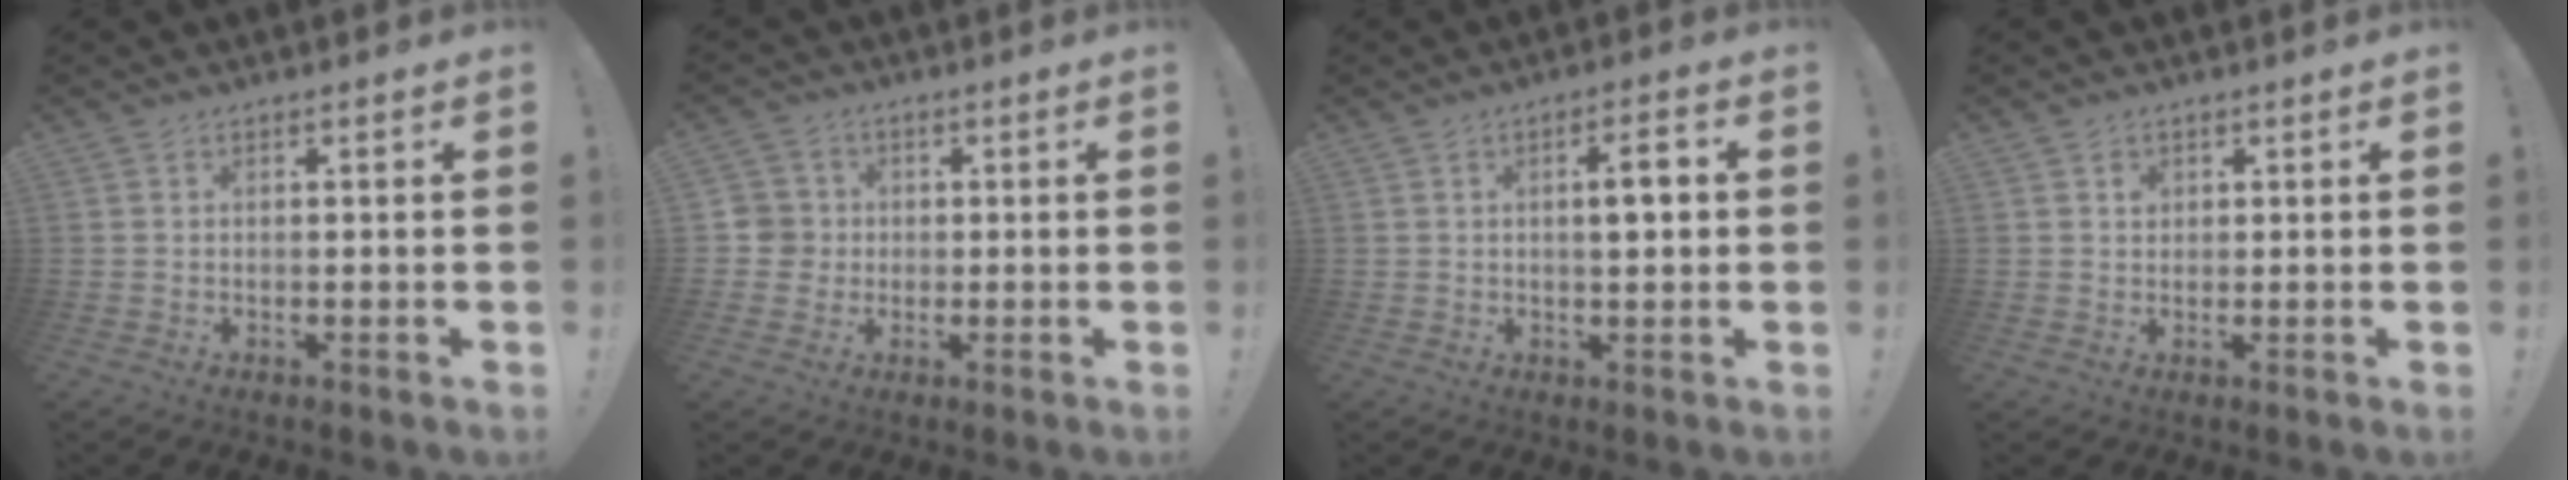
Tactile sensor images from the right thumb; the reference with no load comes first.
{"total": 5.5, "force": [0.1, 5.5, 1.0], "torque": [-0.021, 0.003, 0.002]}
{"total": 5.3, "force": [0.6, 1.2, 5.1], "torque": [-0.073, -0.003, 0.001]}
{"total": 1.4, "force": [0.6, 1.2, 0.3], "torque": [0.004, -0.003, 0.009]}